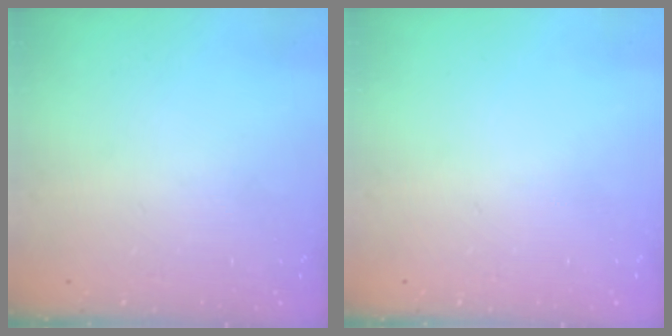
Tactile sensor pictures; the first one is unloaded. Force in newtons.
{"total": 0.0}